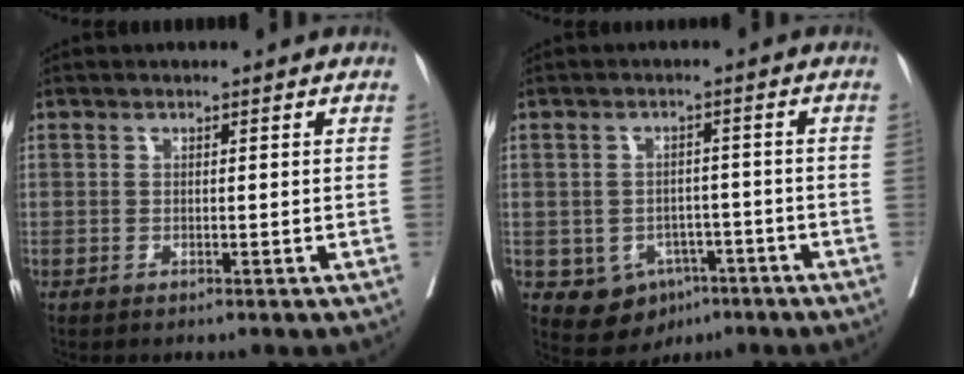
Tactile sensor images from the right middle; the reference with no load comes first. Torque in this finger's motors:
{"motor_torque": [0.63, -0.50, 0.02, 0.03]}